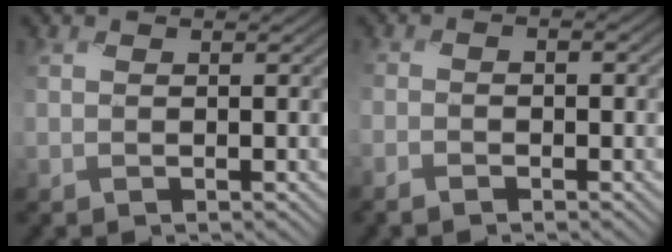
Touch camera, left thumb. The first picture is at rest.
{"total": 1.2, "force": [-1.1, -0.1, -0.3], "torque": [0.011, 0.003, -0.030]}